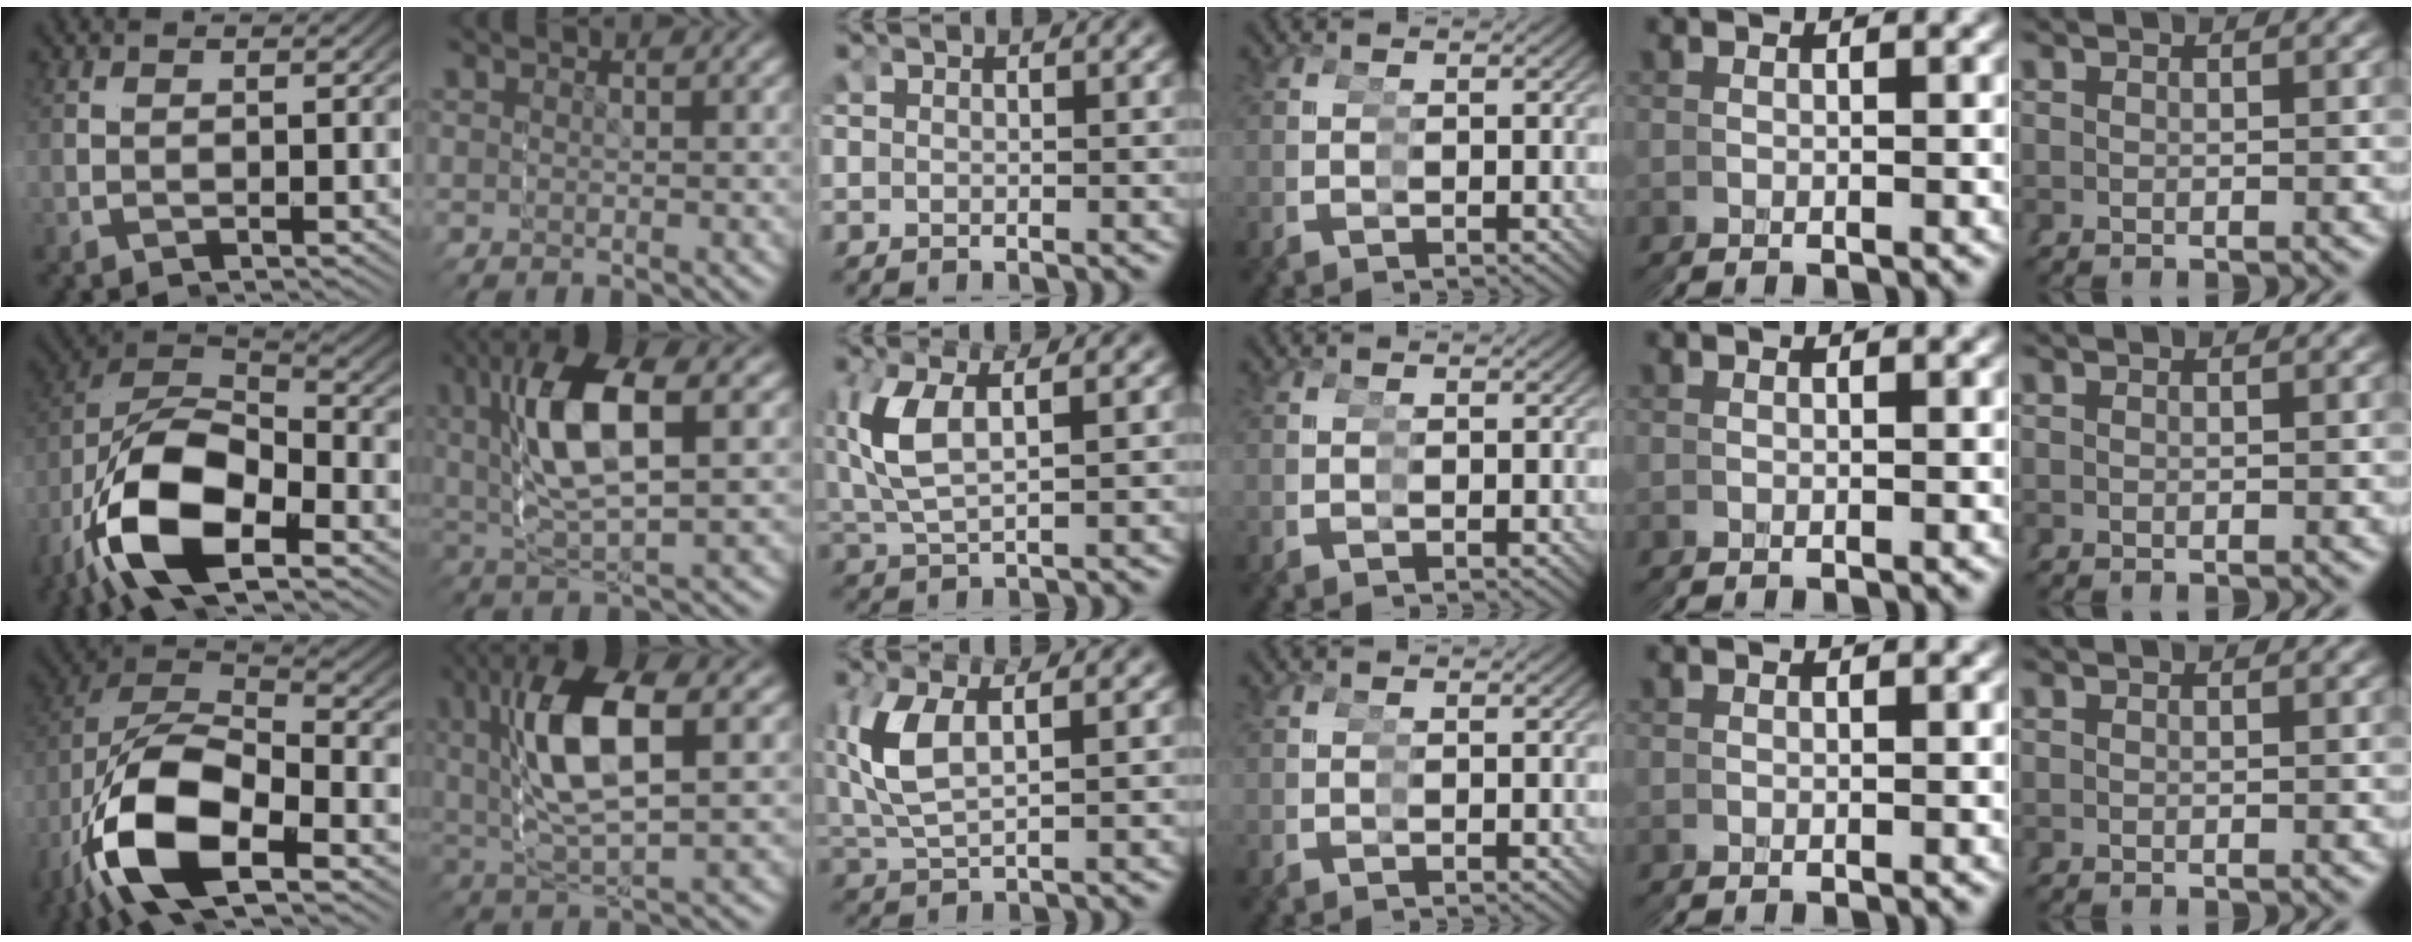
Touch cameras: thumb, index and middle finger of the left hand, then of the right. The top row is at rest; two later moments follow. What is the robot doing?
{"motion": "grasp_and_lifting", "object": "markers"}